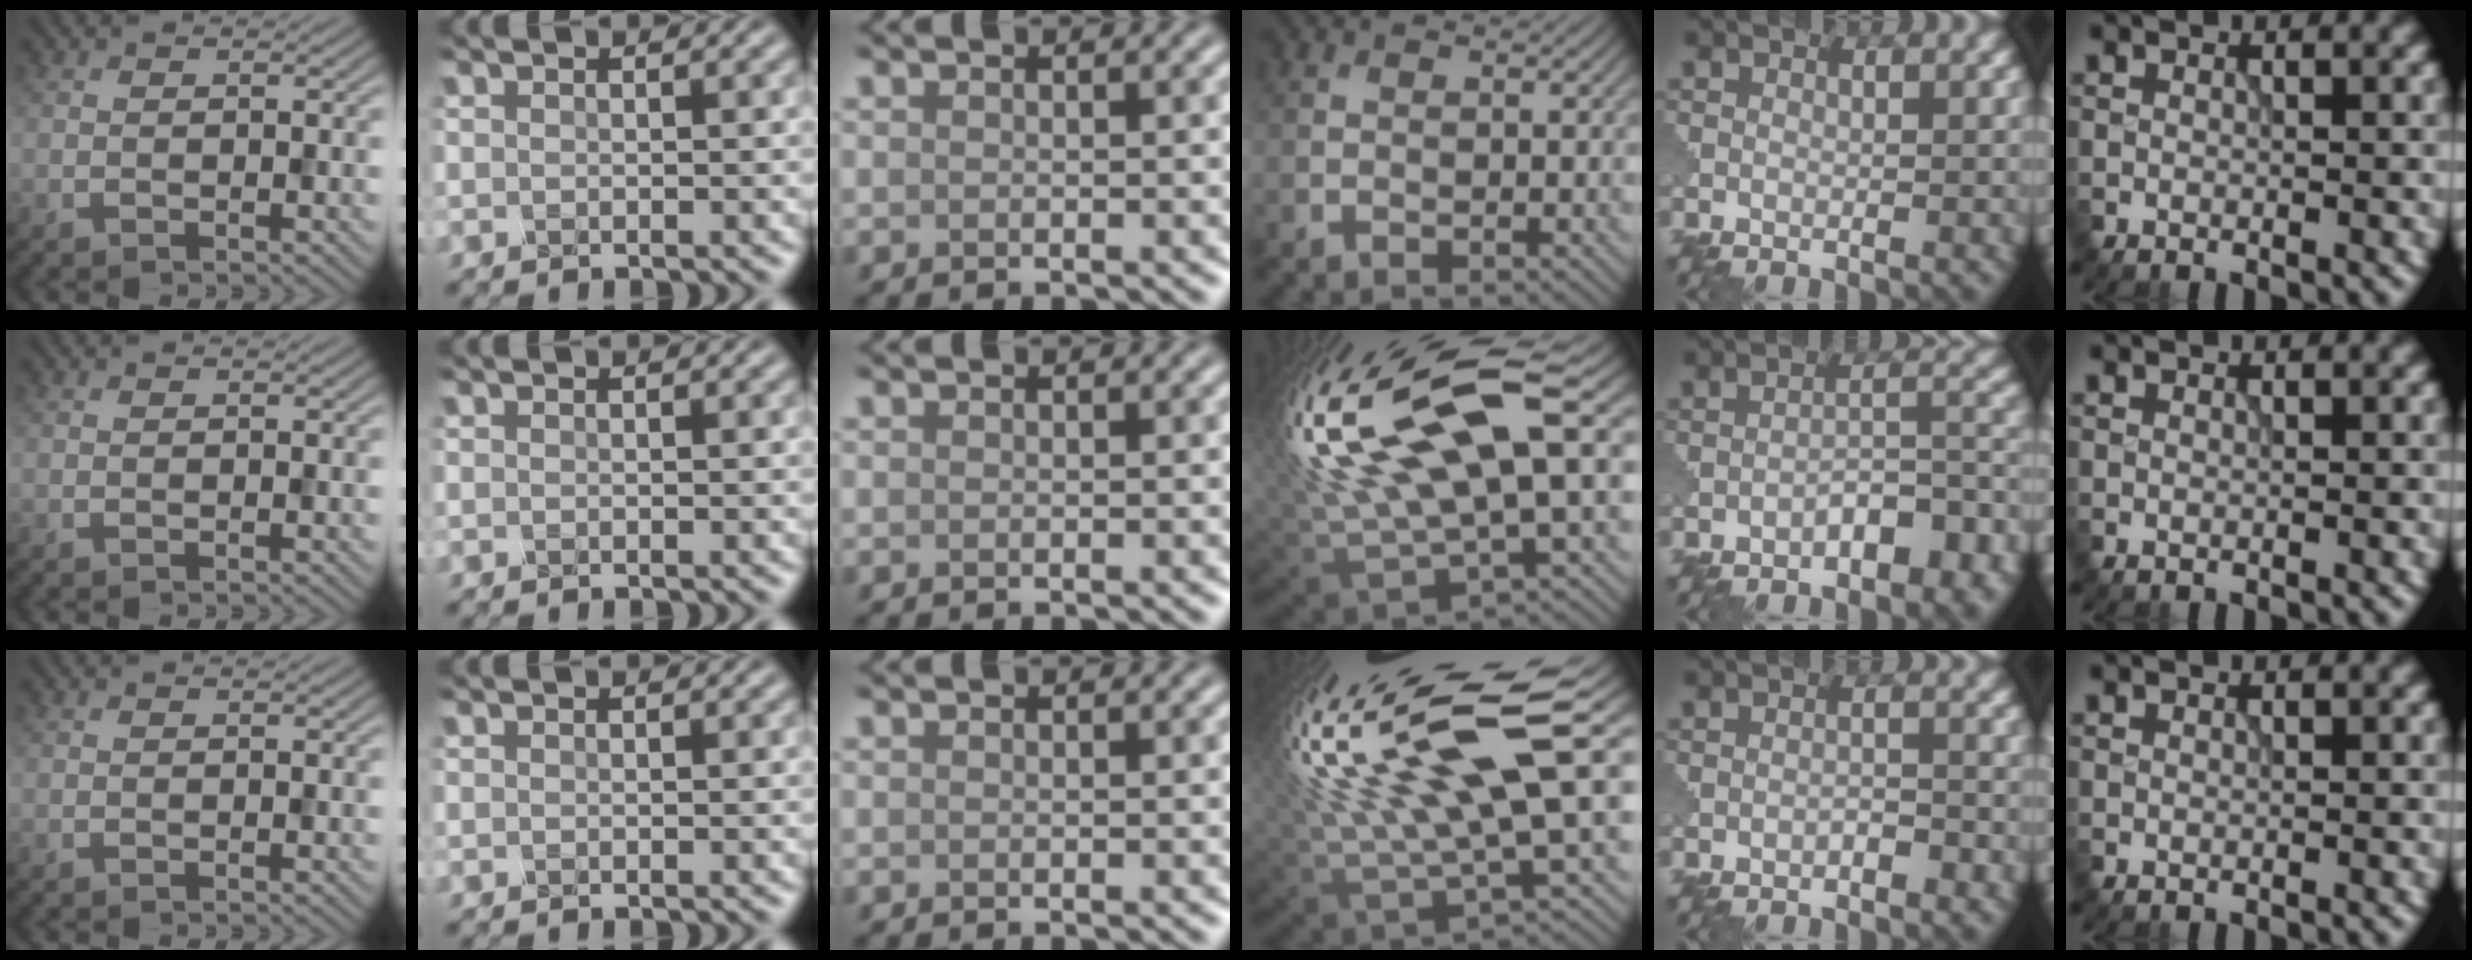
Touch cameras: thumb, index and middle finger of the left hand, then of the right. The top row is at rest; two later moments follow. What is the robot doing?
{"motion": "shake", "object": "salt shaker"}